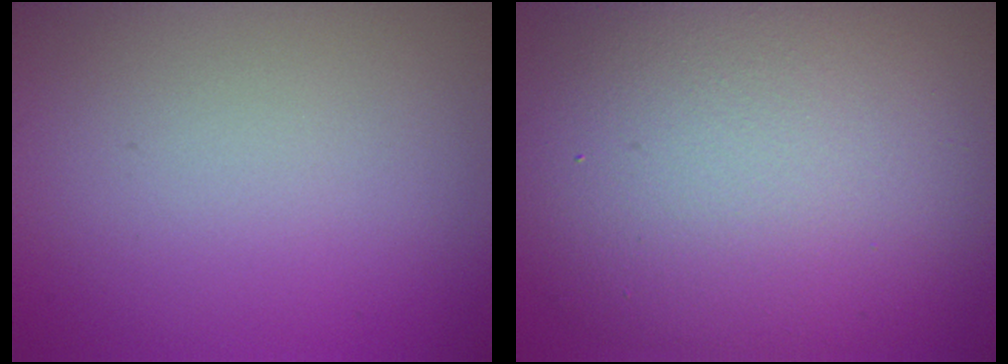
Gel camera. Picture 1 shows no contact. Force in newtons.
{"total": 13.5, "press": 13.5, "slide": 0.3}